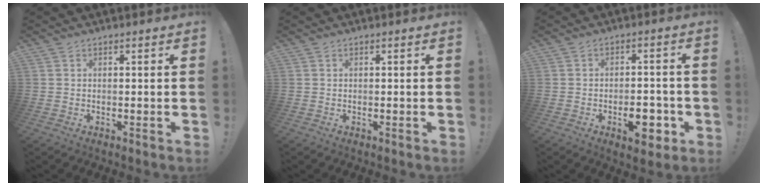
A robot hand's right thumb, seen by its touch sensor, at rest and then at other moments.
{"total": 0.0}
{"total": 8.8, "force": [-3.5, 5.0, 6.4], "torque": [-0.069, 0.018, -0.051]}